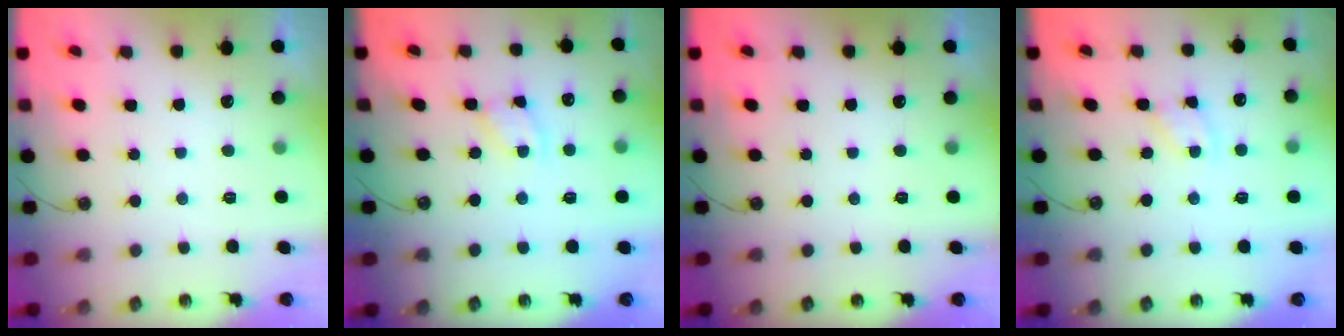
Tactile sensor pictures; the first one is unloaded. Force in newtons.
{"total": 2.9, "press": 2.9, "slide": 0.4}
{"total": 0.0}
{"total": 1.9, "press": 1.9, "slide": 0.3}